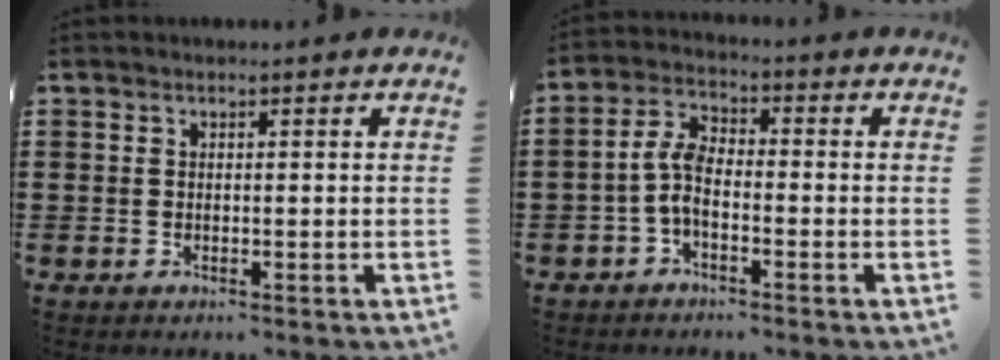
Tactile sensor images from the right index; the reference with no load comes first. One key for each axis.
{"total": 4.8, "fx": -1.6, "fy": 2.0, "fz": 4.0, "tx": -0.103, "ty": -0.004, "tz": -0.036}